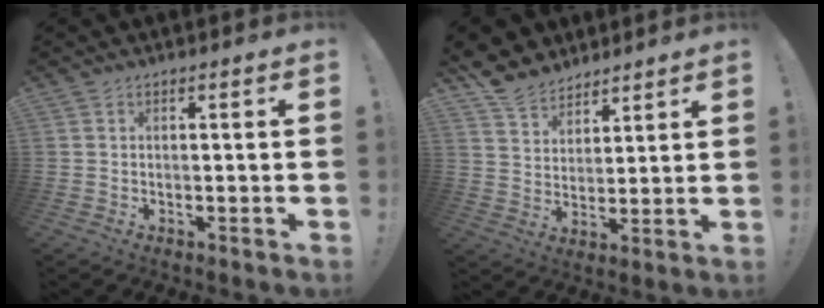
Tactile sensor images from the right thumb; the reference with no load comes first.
{"total": 9.2, "force": [7.6, 5.0, 1.2], "torque": [-0.031, -0.055, 0.152]}